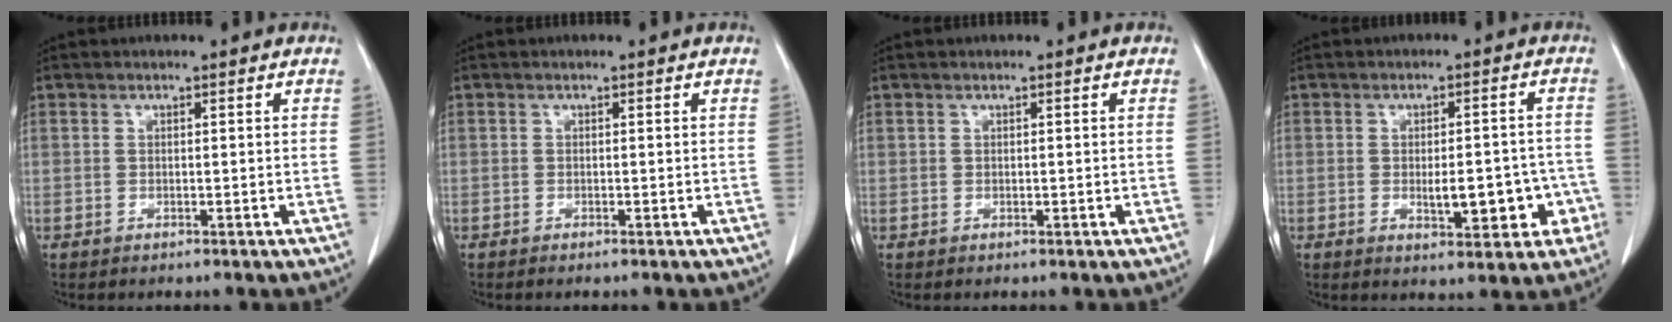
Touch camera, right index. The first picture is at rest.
{"total": 0.7, "force": [-0.6, -0.1, 0.4], "torque": [-0.007, 0.001, -0.008]}
{"total": 0.0}
{"total": 7.7, "force": [-2.0, 3.2, 6.7], "torque": [-0.079, 0.014, -0.014]}